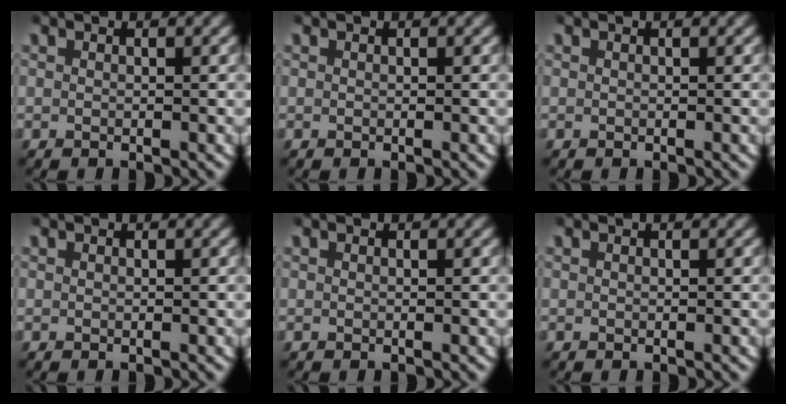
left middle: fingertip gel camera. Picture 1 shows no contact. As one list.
[{"total": 0.0}, {"total": 0.0}, {"total": 0.0}, {"total": 0.0}, {"total": 0.0}]